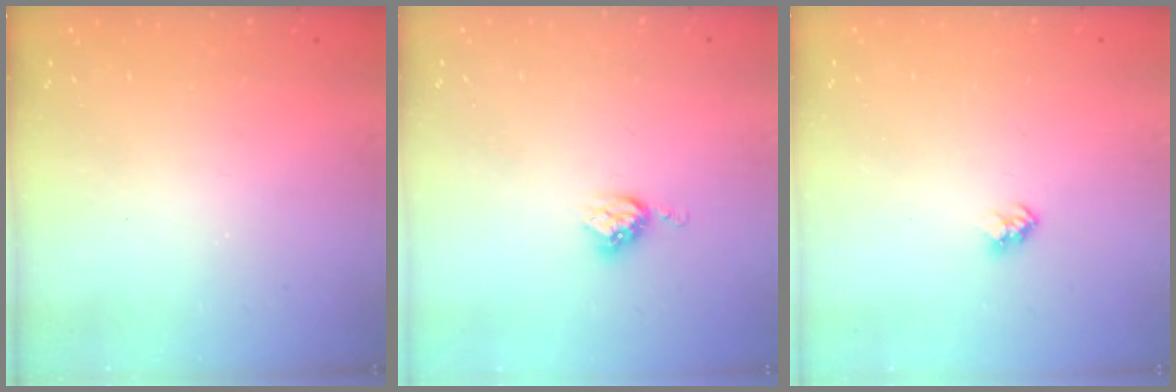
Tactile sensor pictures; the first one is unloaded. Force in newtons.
{"total": 5.8, "press": 5.8, "slide": 0.3}
{"total": 2.4, "press": 2.4, "slide": 0.2}